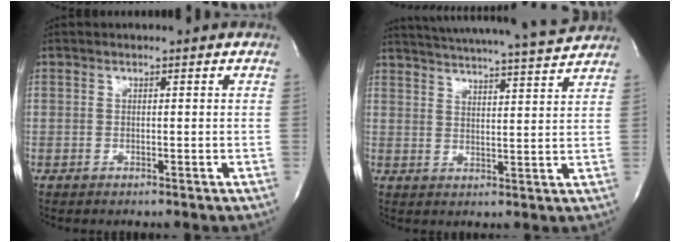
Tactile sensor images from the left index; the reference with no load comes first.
{"total": 16.3, "force": [15.3, -0.7, 5.5], "torque": [-0.097, -0.023, 0.206]}